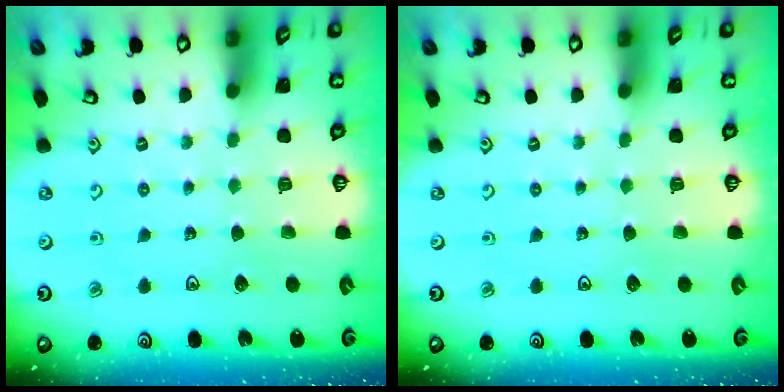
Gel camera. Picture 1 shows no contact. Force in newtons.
{"total": 0.0}